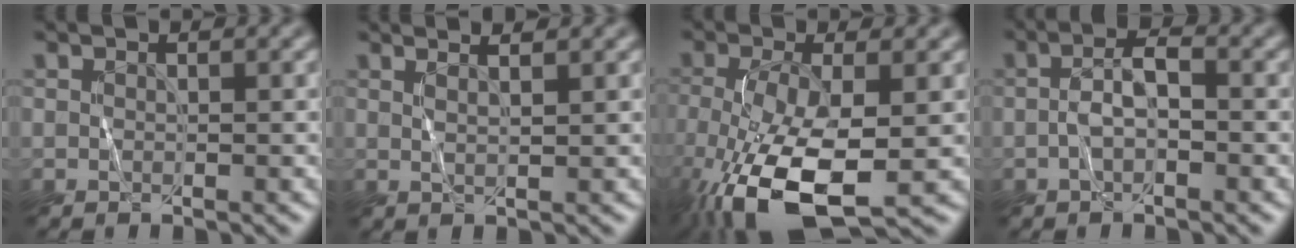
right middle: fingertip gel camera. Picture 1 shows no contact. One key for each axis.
{"total": 2.7, "fx": 1.9, "fy": 0.6, "fz": 1.8, "tx": -0.014, "ty": 0.016, "tz": 0.003}
{"total": 9.9, "fx": -3.8, "fy": 3.4, "fz": 8.5, "tx": -0.182, "ty": -0.017, "tz": -0.067}
{"total": 2.8, "fx": -1.0, "fy": 0.9, "fz": 2.4, "tx": -0.048, "ty": 0.009, "tz": -0.021}